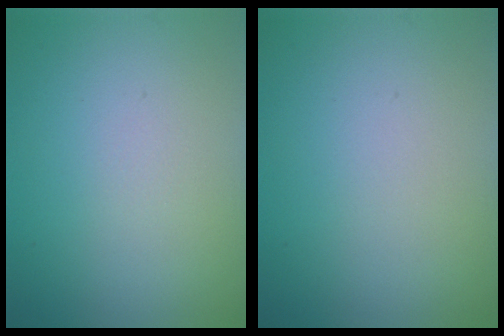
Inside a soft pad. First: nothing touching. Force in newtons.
{"total": 0.0}